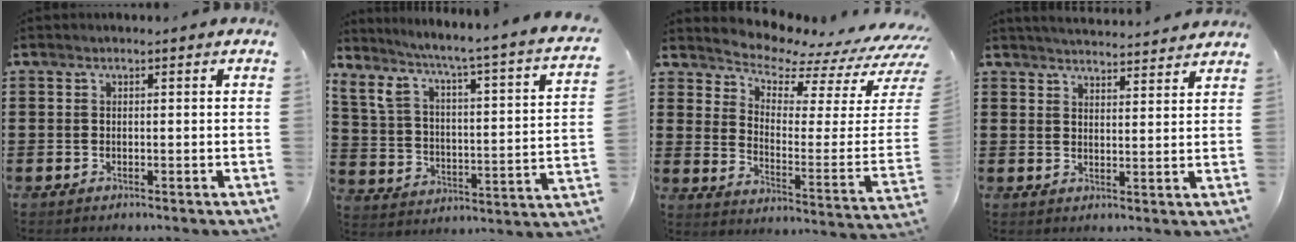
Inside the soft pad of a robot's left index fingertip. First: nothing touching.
{"total": 4.3, "force": [2.7, 0.7, 3.3], "torque": [-0.077, -0.038, 0.034]}
{"total": 5.2, "force": [4.9, 1.0, 1.6], "torque": [-0.047, -0.058, 0.075]}
{"total": 3.6, "force": [3.5, -0.4, 0.3], "torque": [-0.016, -0.021, 0.062]}